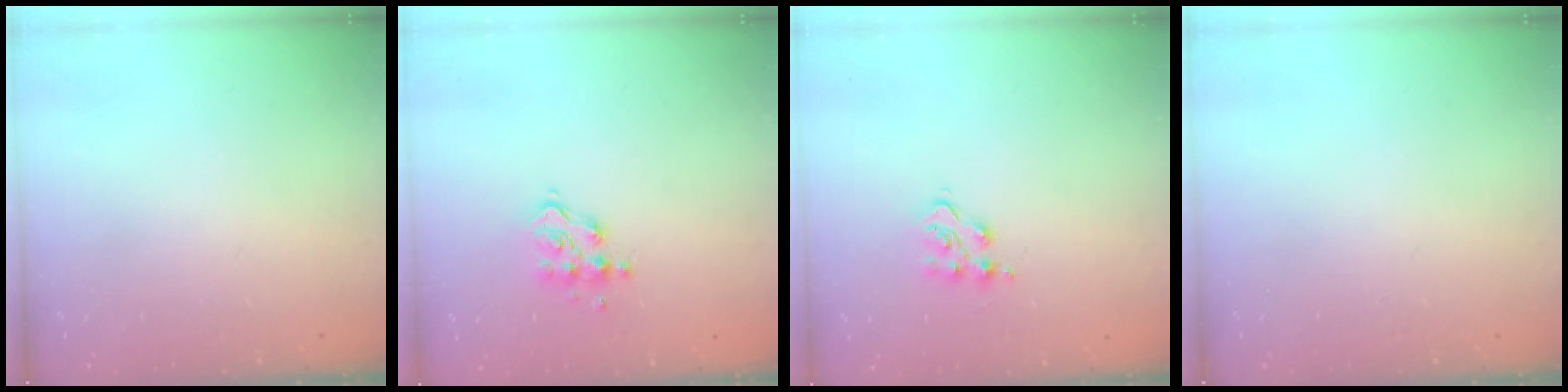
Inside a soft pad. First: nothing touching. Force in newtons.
{"total": 8.5, "press": 8.5, "slide": 0.5}
{"total": 4.9, "press": 4.9, "slide": 0.2}
{"total": 0.0}